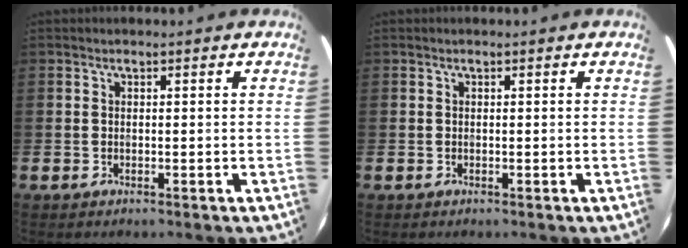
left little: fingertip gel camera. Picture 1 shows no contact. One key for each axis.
{"total": 0.0}